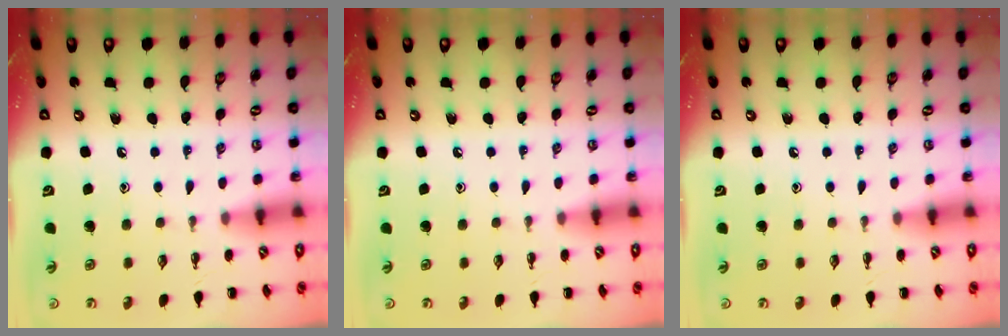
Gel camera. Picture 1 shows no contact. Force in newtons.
{"total": 0.0}
{"total": 0.0}